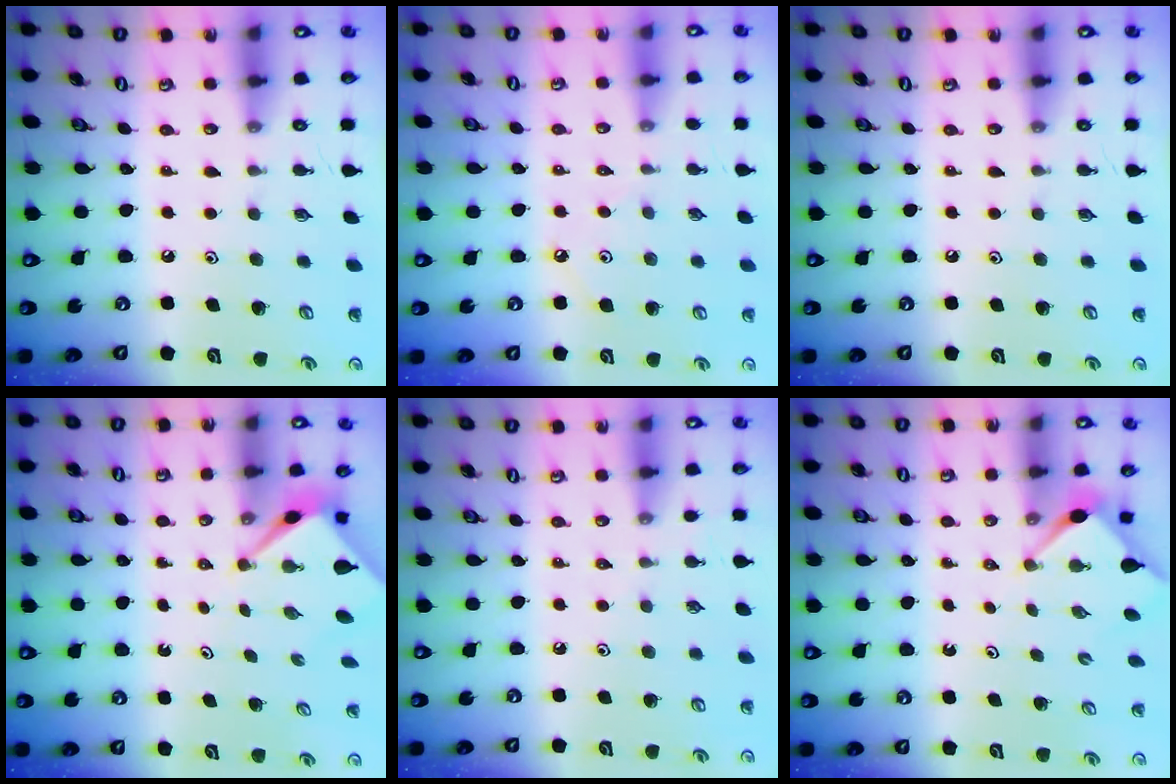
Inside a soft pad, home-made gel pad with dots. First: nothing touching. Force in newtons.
{"total": 3.4, "press": 3.3, "slide": 0.5}
{"total": 0.0}
{"total": 2.6, "press": 2.6, "slide": 0.2}
{"total": 0.6, "press": 0.6, "slide": 0.2}
{"total": 2.7, "press": 2.7, "slide": 0.3}